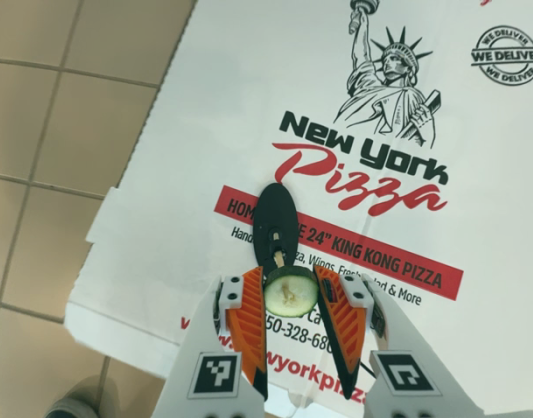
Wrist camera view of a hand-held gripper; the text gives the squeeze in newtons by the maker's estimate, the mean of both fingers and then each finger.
{"total": 8.0, "left": 8.0, "right": 8.0}